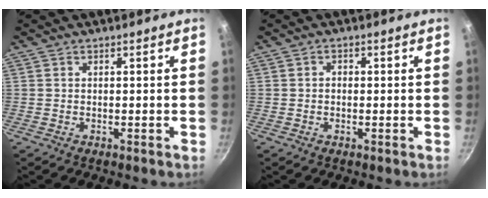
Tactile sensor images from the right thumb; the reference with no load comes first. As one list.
[{"total": 1.3, "force": [0.0, 1.1, 0.8], "torque": [-0.012, 0.006, -0.002]}]